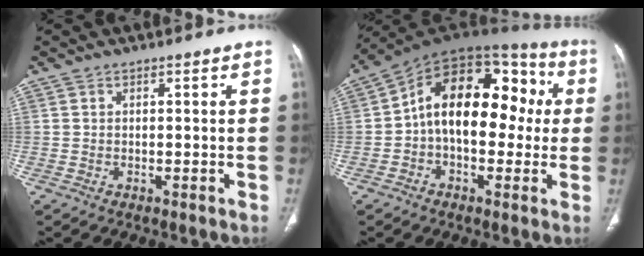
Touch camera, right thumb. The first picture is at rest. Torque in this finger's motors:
{"motor_torque": [0.43, 1.43, 0.32, -0.08, 0.27]}